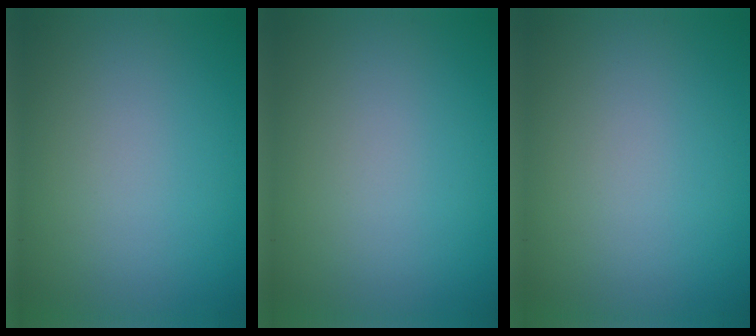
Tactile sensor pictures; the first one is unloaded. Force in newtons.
{"total": 0.0}
{"total": 0.0}